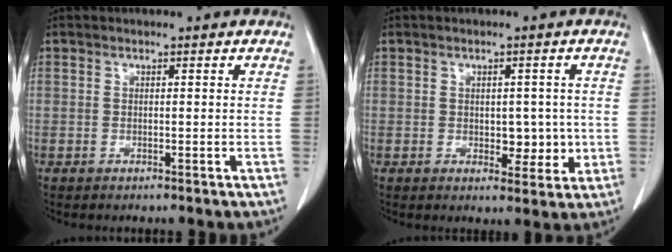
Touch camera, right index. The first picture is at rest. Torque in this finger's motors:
{"motor_torque": [0.00, 0.09, 0.01, 0.01]}